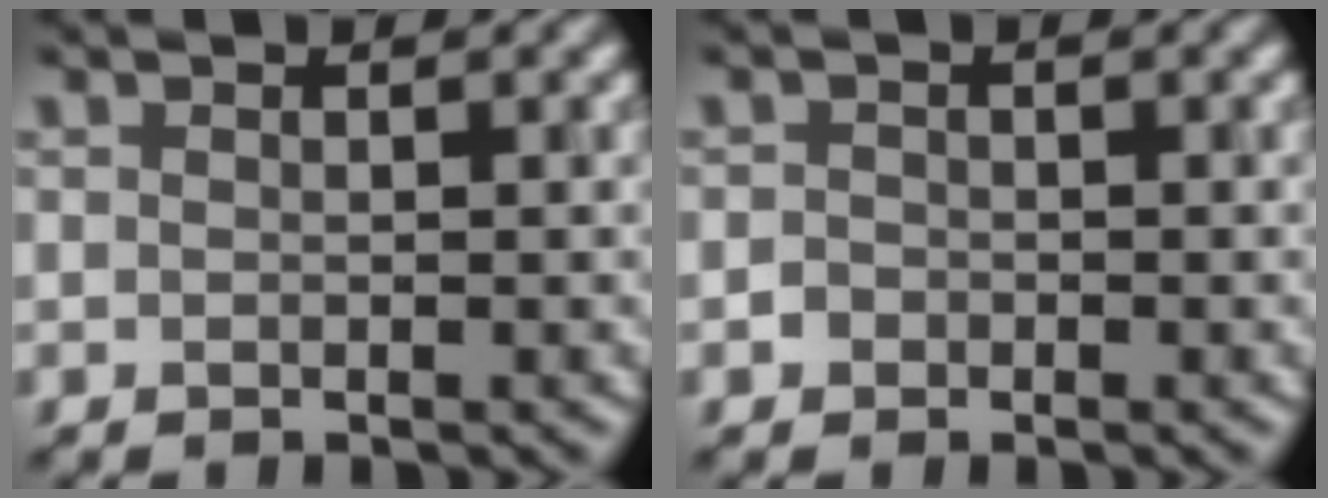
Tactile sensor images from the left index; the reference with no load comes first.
{"total": 1.0, "force": [-0.4, 0.9, 0.2], "torque": [0.007, 0.001, -0.012]}